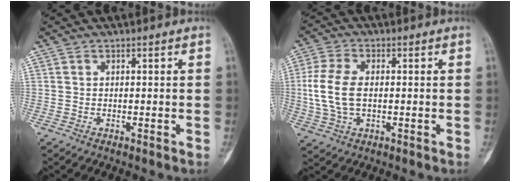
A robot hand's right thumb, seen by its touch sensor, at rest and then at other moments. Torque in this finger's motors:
{"motor_torque": [1.12, 1.53, 0.51, -0.38, 0.47]}